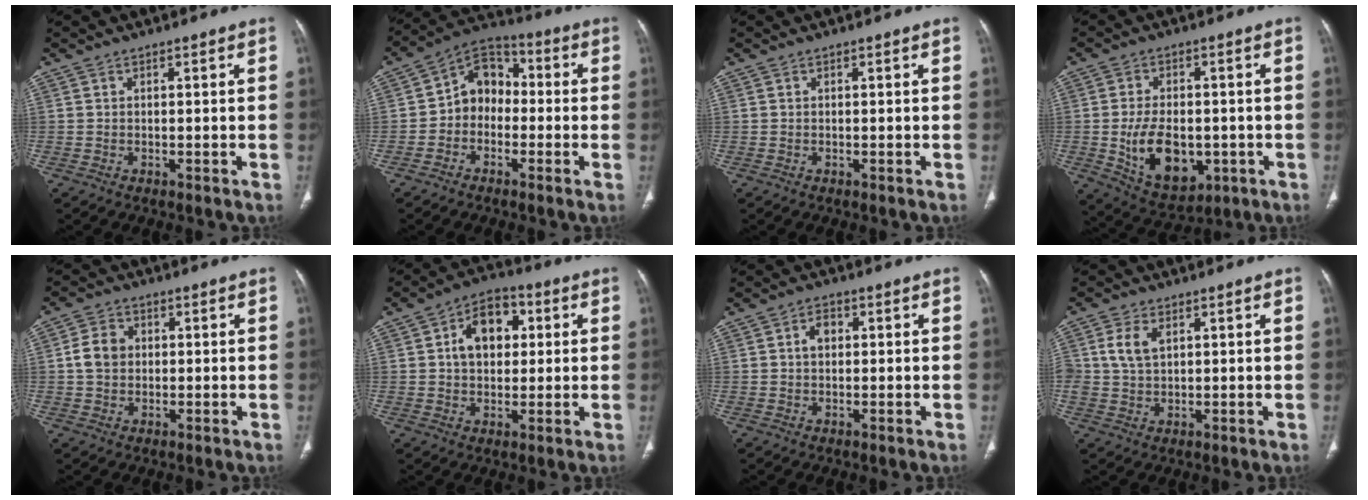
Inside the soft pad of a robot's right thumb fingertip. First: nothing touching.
{"total": 9.0, "force": [-1.3, 7.4, 5.0], "torque": [-0.043, 0.039, -0.046]}
{"total": 0.0}
{"total": 13.1, "force": [-2.5, 8.2, 9.9], "torque": [-0.144, -0.002, -0.021]}
{"total": 4.9, "force": [0.8, 4.2, 2.3], "torque": [-0.026, 0.002, 0.012]}
{"total": 10.7, "force": [2.2, 7.5, 7.4], "torque": [-0.084, 0.013, 0.029]}
{"total": 3.1, "force": [0.5, 2.2, 2.0], "torque": [-0.026, 0.010, 0.004]}
{"total": 5.2, "force": [1.6, 3.3, 3.6], "torque": [-0.071, 0.001, 0.033]}